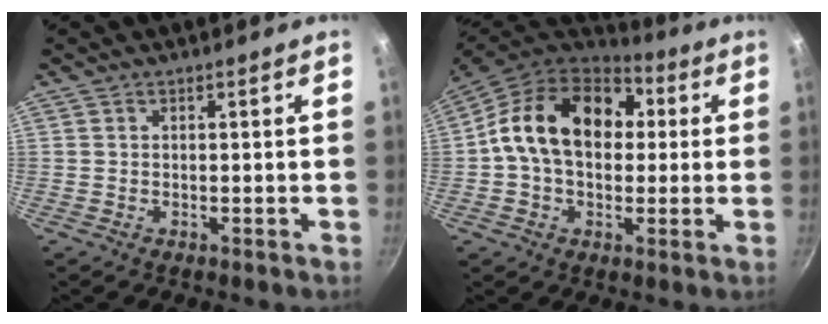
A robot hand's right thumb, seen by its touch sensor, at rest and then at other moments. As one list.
[{"total": 18.8, "force": [2.8, 13.5, 12.9], "torque": [-0.182, 0.031, 0.030]}]